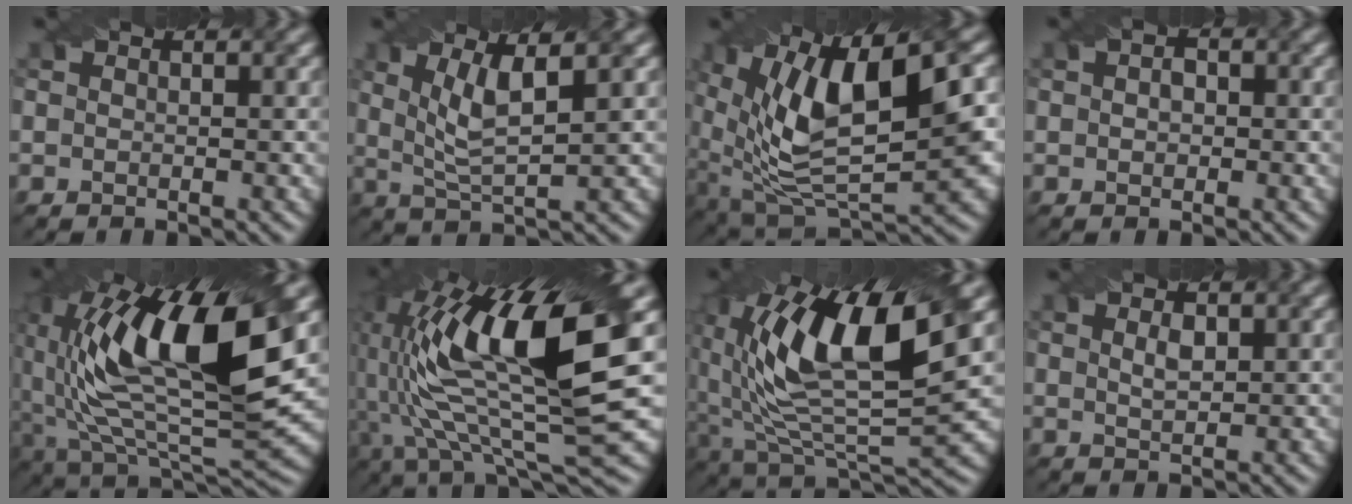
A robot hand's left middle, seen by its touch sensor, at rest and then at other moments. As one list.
[{"total": 4.8, "force": [1.4, 1.2, 4.5], "torque": [-0.090, 0.001, 0.031]}, {"total": 13.4, "force": [2.7, 5.8, 11.8], "torque": [-0.216, -0.001, 0.050]}, {"total": 2.0, "force": [0.2, 1.4, 1.3], "torque": [-0.019, 0.003, 0.001]}, {"total": 15.5, "force": [4.1, 6.6, 13.5], "torque": [-0.251, -0.001, 0.065]}, {"total": 15.9, "force": [4.1, 4.8, 14.6], "torque": [-0.283, 0.009, 0.075]}, {"total": 14.1, "force": [4.0, 5.9, 12.1], "torque": [-0.219, -0.001, 0.070]}, {"total": 1.6, "force": [0.6, 0.7, 1.3], "torque": [-0.026, -0.001, 0.015]}]